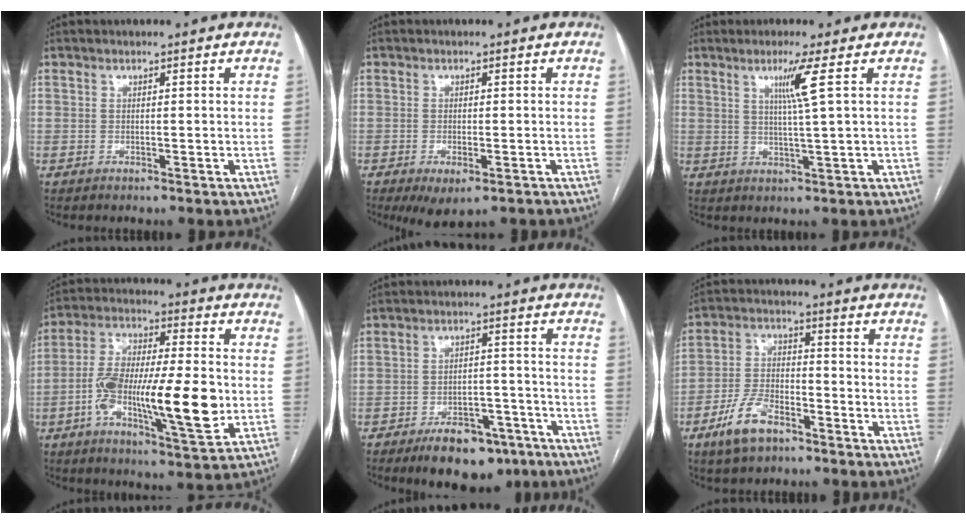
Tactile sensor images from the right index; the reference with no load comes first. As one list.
[{"total": 5.5, "force": [-3.4, 2.0, 3.9], "torque": [-0.056, -0.011, -0.047]}, {"total": 4.6, "force": [1.8, -1.4, 4.0], "torque": [-0.077, -0.008, 0.035]}, {"total": 17.3, "force": [-3.1, 3.6, 16.7], "torque": [-0.300, 0.001, -0.051]}, {"total": 10.6, "force": [-7.4, 5.1, 5.6], "torque": [-0.072, 0.009, -0.108]}, {"total": 8.9, "force": [-5.4, 4.1, 5.8], "torque": [-0.130, 0.005, -0.100]}]